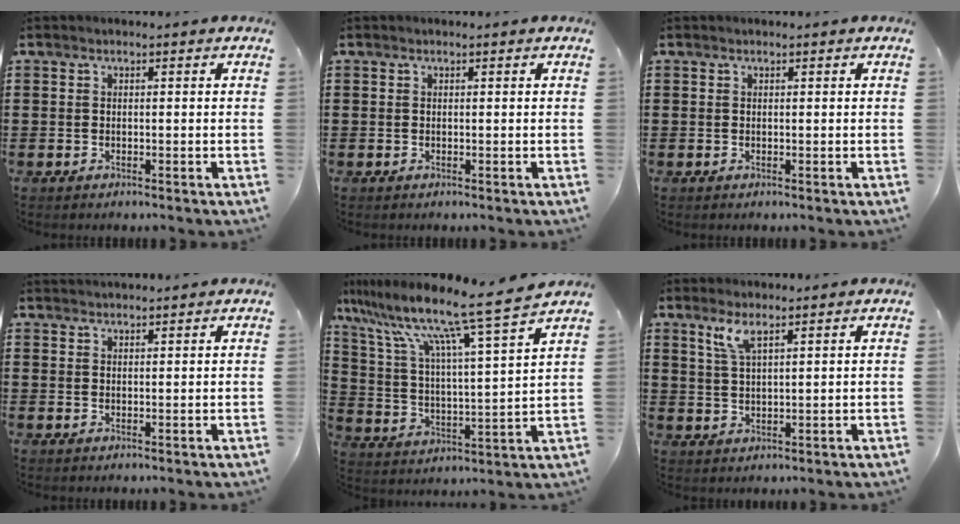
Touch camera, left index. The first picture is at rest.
{"total": 0.0}
{"total": 0.0}
{"total": 1.4, "force": [1.4, 0.0, 0.2], "torque": [-0.005, 0.001, 0.028]}
{"total": 11.2, "force": [9.1, -0.5, 6.6], "torque": [-0.165, -0.067, 0.142]}
{"total": 4.1, "force": [2.8, 0.9, 2.9], "torque": [-0.065, 0.003, 0.049]}